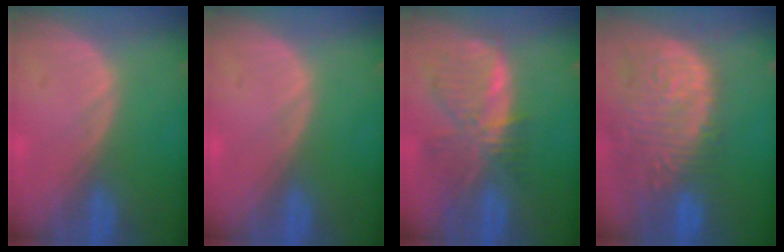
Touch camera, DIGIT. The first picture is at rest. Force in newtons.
{"total": 0.0}
{"total": 8.4, "press": 7.3, "slide": 4.0}
{"total": 14.5, "press": 11.9, "slide": 8.2}